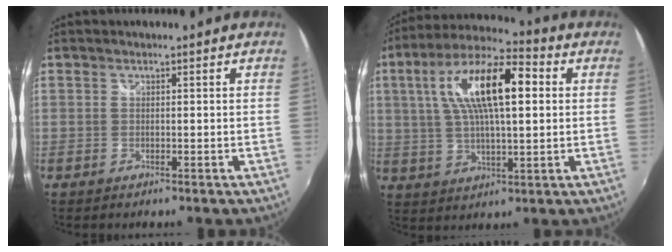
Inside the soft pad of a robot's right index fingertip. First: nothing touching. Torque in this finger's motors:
{"motor_torque": [1.26, 0.88, 0.51, 0.21]}